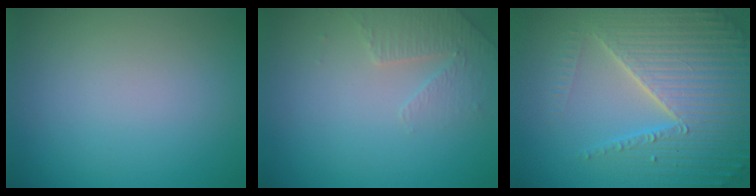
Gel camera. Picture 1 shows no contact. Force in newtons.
{"total": 2.3, "press": 2.2, "slide": 0.6}
{"total": 7.0, "press": 6.8, "slide": 1.5}